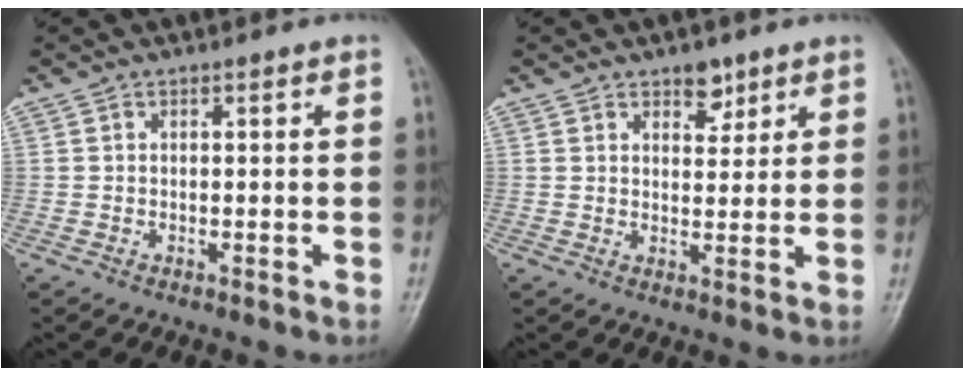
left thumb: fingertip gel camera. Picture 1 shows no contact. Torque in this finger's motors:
{"motor_torque": [2.67, 1.80, 0.34, -0.35, 0.04]}